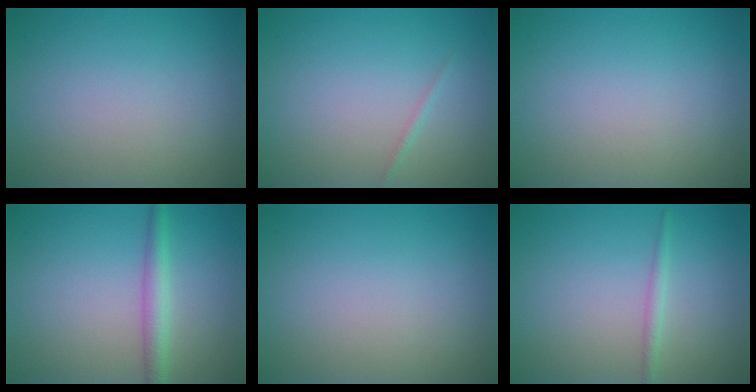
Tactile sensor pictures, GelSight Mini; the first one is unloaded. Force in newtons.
{"total": 0.6, "press": 0.6, "slide": 0.1}
{"total": 0.0}
{"total": 2.4, "press": 2.4, "slide": 0.0}
{"total": 0.0}
{"total": 1.1, "press": 1.1, "slide": 0.1}